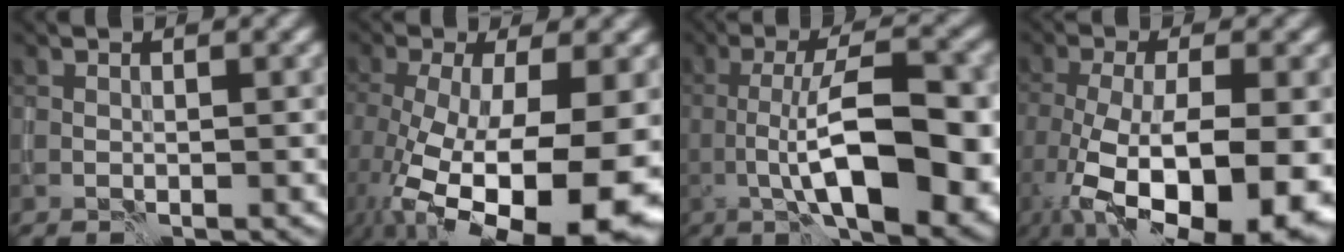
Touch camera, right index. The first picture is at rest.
{"total": 15.3, "force": [-4.2, 6.2, 13.4], "torque": [-0.221, -0.038, -0.046]}
{"total": 11.4, "force": [-3.3, 3.4, 10.3], "torque": [-0.164, 0.006, -0.057]}
{"total": 13.8, "force": [-4.9, 6.1, 11.4], "torque": [-0.203, -0.041, -0.064]}